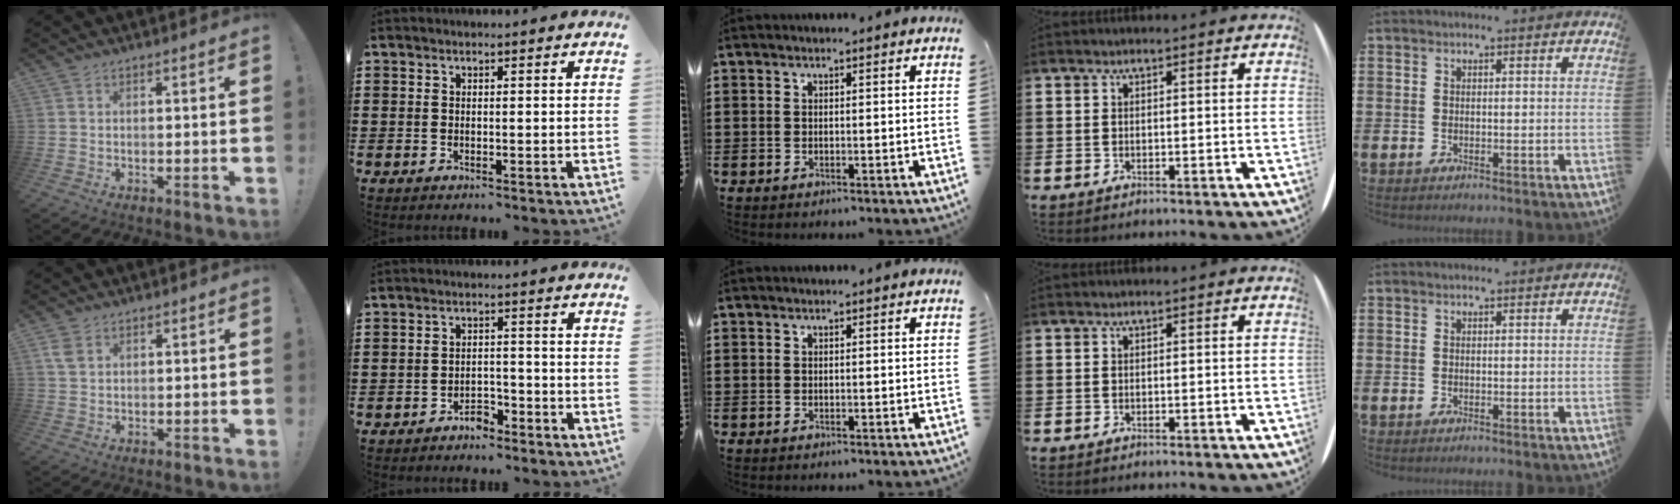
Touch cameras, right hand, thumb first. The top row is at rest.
{"thumb": {"total": 3.3, "force": [1.7, 1.8, 2.1], "torque": [-0.037, -0.001, 0.033]}, "index": {"total": 2.8, "force": [-2.5, 1.0, 0.8], "torque": [-0.020, 0.004, -0.050]}}